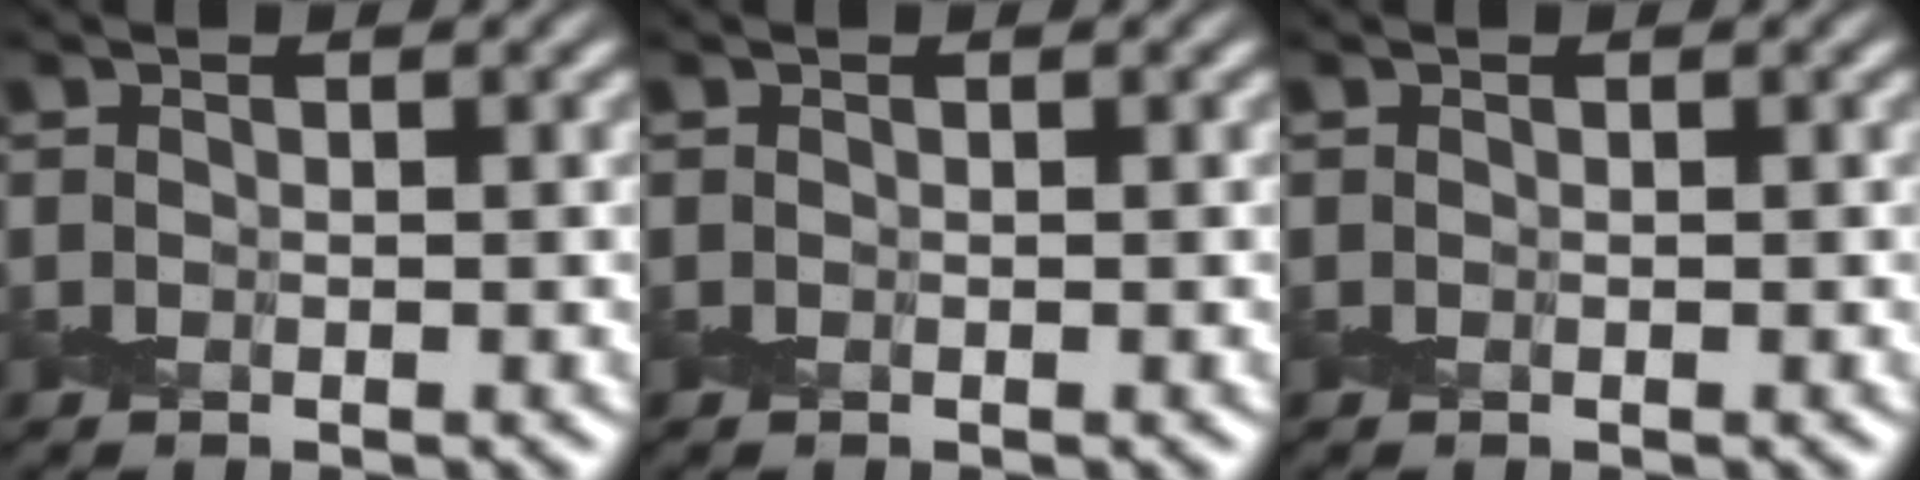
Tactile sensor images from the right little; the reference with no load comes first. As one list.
[{"total": 0.0}, {"total": 0.0}]